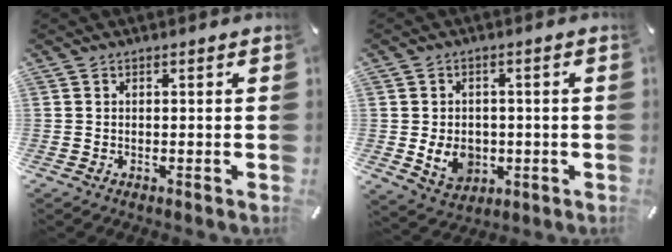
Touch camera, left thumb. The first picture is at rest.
{"total": 7.7, "force": [-1.4, 6.4, 4.1], "torque": [-0.076, 0.007, -0.022]}